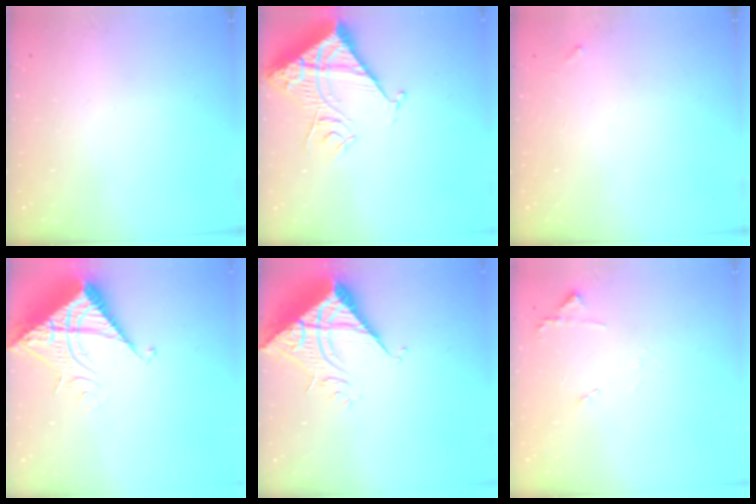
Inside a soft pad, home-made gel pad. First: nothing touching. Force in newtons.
{"total": 14.6, "press": 14.5, "slide": 1.4}
{"total": 3.7, "press": 3.7, "slide": 0.2}
{"total": 11.5, "press": 11.5, "slide": 1.2}
{"total": 10.7, "press": 10.6, "slide": 1.0}
{"total": 7.8, "press": 7.7, "slide": 0.7}